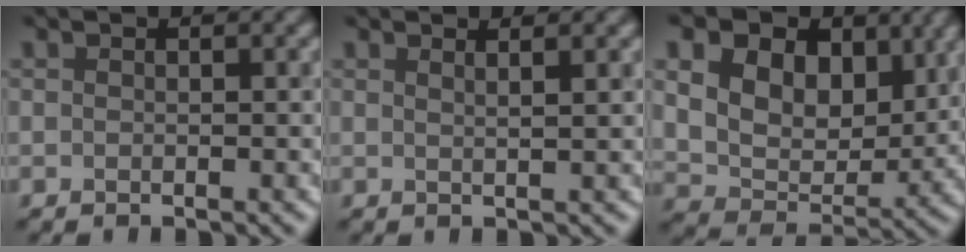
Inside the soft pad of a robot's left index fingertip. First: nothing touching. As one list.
[{"total": 2.1, "force": [1.2, 0.8, 1.5], "torque": [-0.007, 0.008, -0.005]}, {"total": 14.5, "force": [6.2, 10.0, 8.6], "torque": [-0.164, 0.028, 0.110]}]